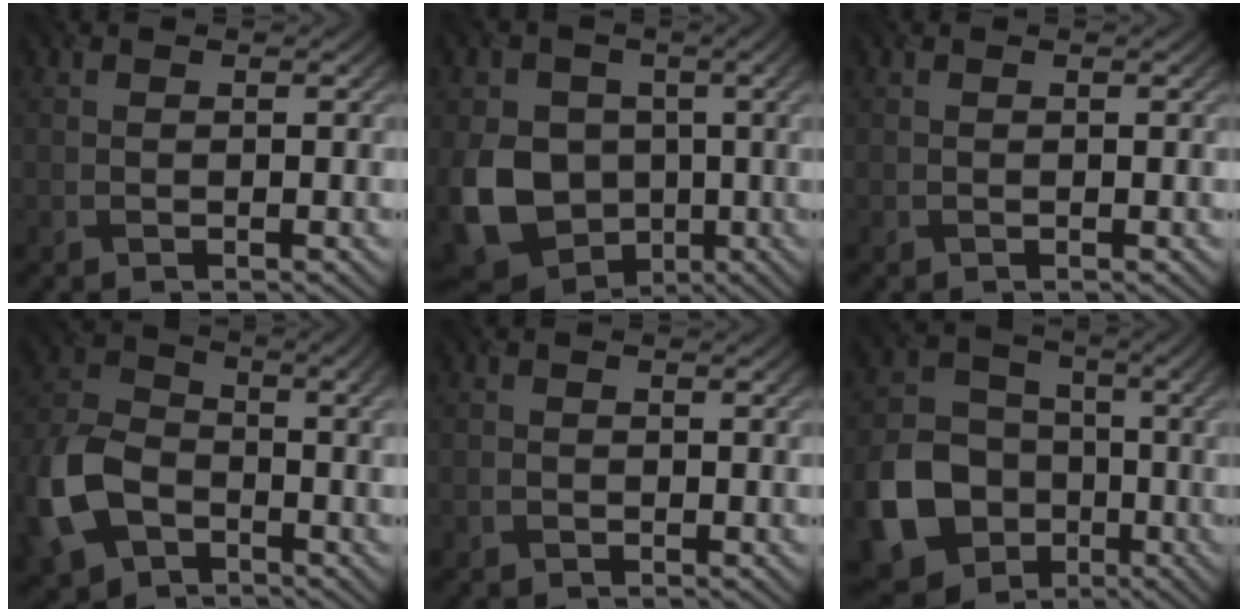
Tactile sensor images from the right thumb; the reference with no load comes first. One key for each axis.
{"total": 11.9, "fx": -1.5, "fy": 9.4, "fz": 7.1, "tx": -0.167, "ty": -0.030, "tz": -0.027}
{"total": 0.0}
{"total": 12.2, "fx": -4.6, "fy": 7.7, "fz": 8.3, "tx": -0.210, "ty": -0.011, "tz": -0.101}
{"total": 0.8, "fx": -0.5, "fy": 0.6, "fz": 0.2, "tx": -0.004, "ty": -0.003, "tz": -0.011}
{"total": 13.3, "fx": -4.6, "fy": 10.4, "fz": 6.9, "tx": -0.171, "ty": -0.040, "tz": -0.093}